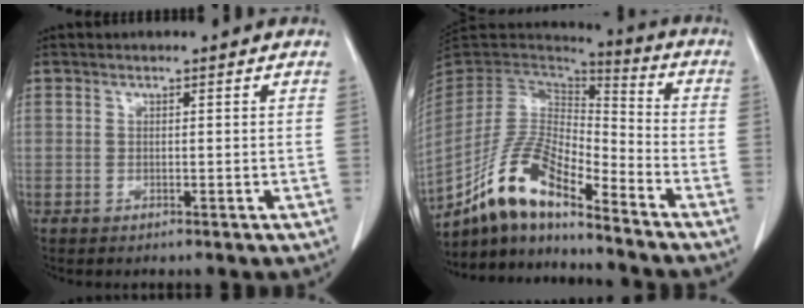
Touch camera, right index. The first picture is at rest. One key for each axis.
{"total": 13.9, "fx": -10.7, "fy": 2.8, "fz": 8.4, "tx": -0.170, "ty": 0.010, "tz": -0.201}